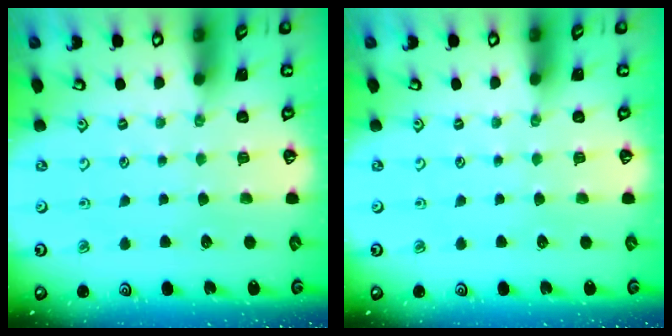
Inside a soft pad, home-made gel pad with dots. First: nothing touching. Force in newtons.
{"total": 0.0}